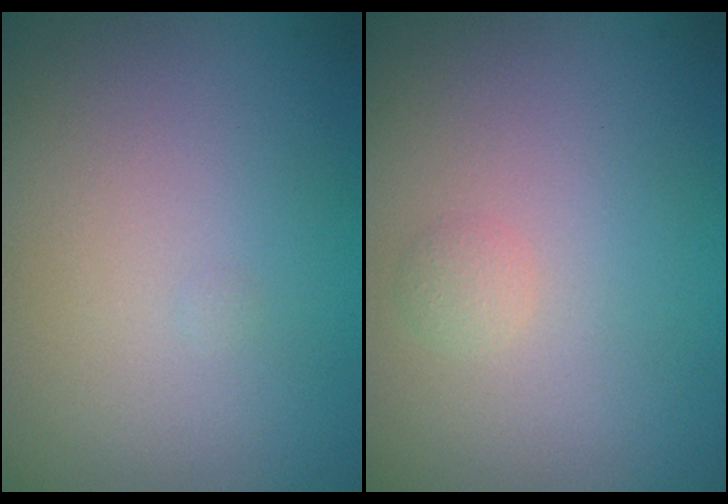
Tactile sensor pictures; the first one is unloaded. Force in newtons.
{"total": 0.8, "press": 0.8, "slide": 0.0}